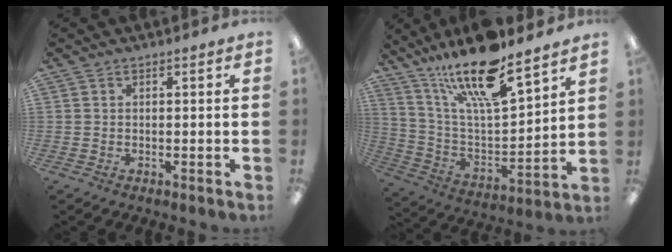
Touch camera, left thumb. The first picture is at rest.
{"total": 19.6, "force": [15.3, 4.5, 11.3], "torque": [-0.206, -0.101, 0.258]}